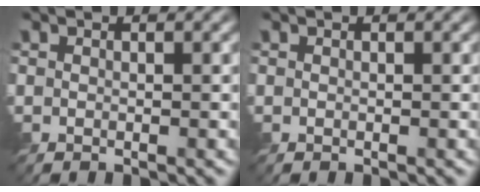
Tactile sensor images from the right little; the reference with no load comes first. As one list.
[{"total": 0.0}]